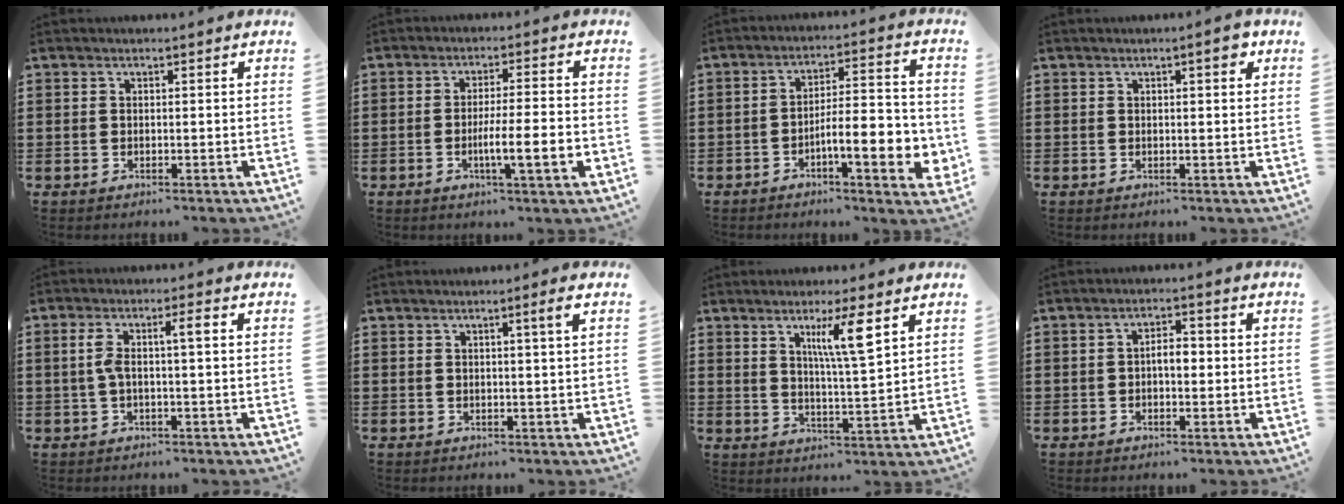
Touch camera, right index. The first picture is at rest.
{"total": 7.6, "force": [-2.2, 0.9, 7.2], "torque": [-0.124, -0.008, -0.037]}
{"total": 8.8, "force": [-3.2, 2.3, 7.9], "torque": [-0.113, -0.006, -0.056]}
{"total": 2.5, "force": [1.2, 0.5, 2.1], "torque": [-0.027, 0.000, 0.015]}
{"total": 4.4, "force": [0.3, 0.6, 4.3], "torque": [-0.089, 0.003, -0.002]}
{"total": 2.2, "force": [0.8, -0.3, 2.0], "torque": [-0.036, -0.002, 0.012]}
{"total": 7.1, "force": [3.6, 0.7, 6.1], "torque": [-0.113, -0.002, 0.054]}
{"total": 3.0, "force": [-0.3, 1.4, 2.7], "torque": [-0.051, 0.007, -0.007]}